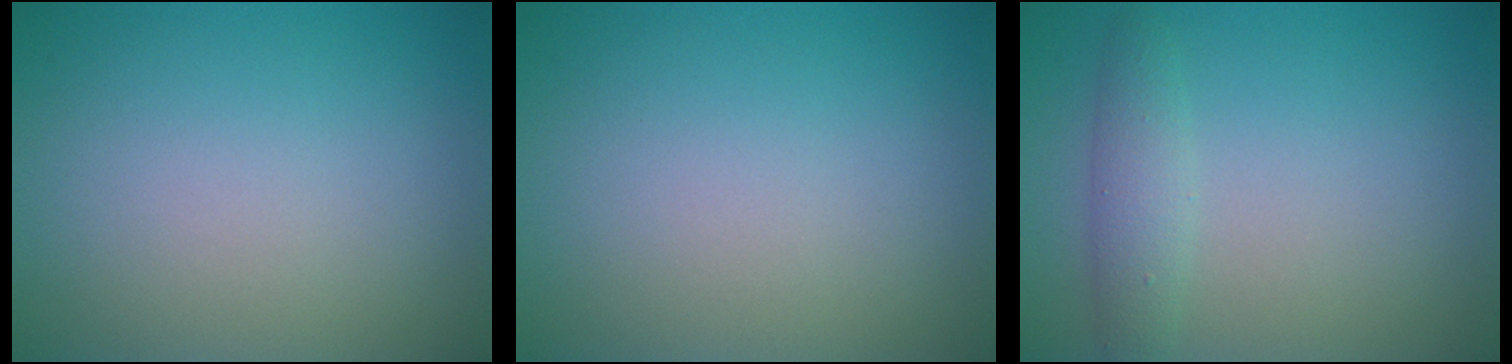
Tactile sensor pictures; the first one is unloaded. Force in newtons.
{"total": 0.0}
{"total": 2.1, "press": 2.1, "slide": 0.1}